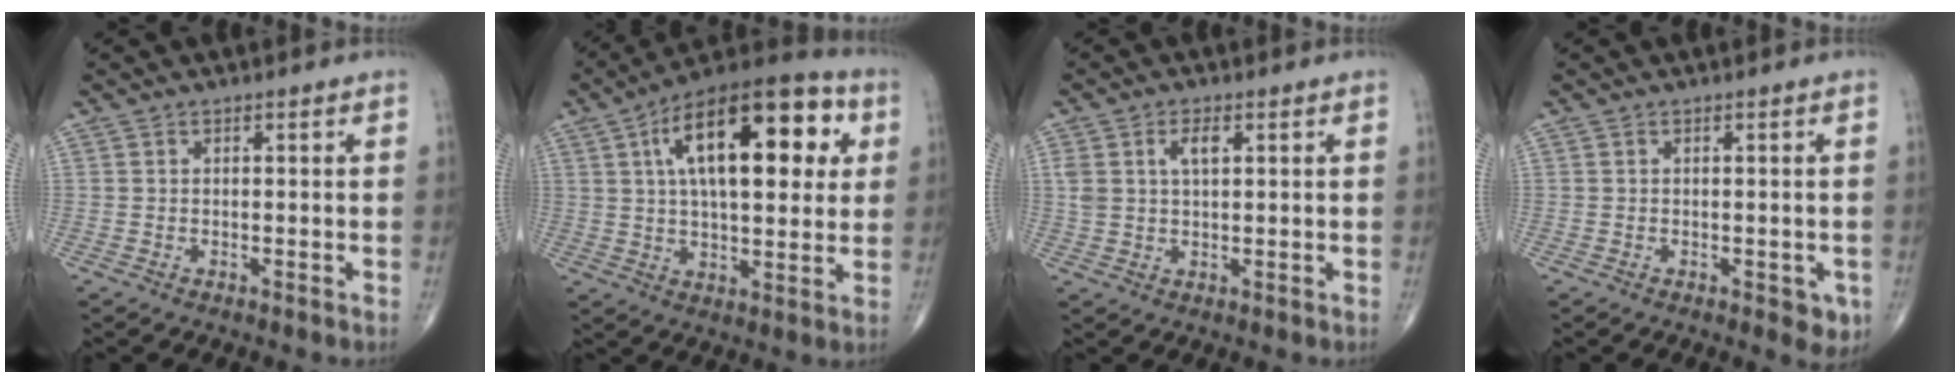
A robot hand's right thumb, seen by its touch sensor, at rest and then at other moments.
{"total": 23.6, "force": [6.7, 10.6, 20.0], "torque": [-0.289, 0.013, 0.095]}
{"total": 4.6, "force": [1.6, 2.3, 3.6], "torque": [-0.071, 0.004, 0.034]}
{"total": 3.2, "force": [-1.0, 1.6, 2.6], "torque": [-0.010, -0.002, -0.009]}